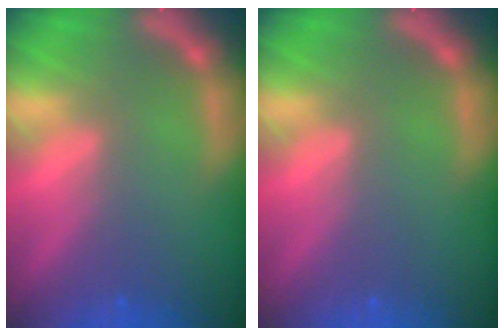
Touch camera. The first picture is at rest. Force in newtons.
{"total": 0.0}